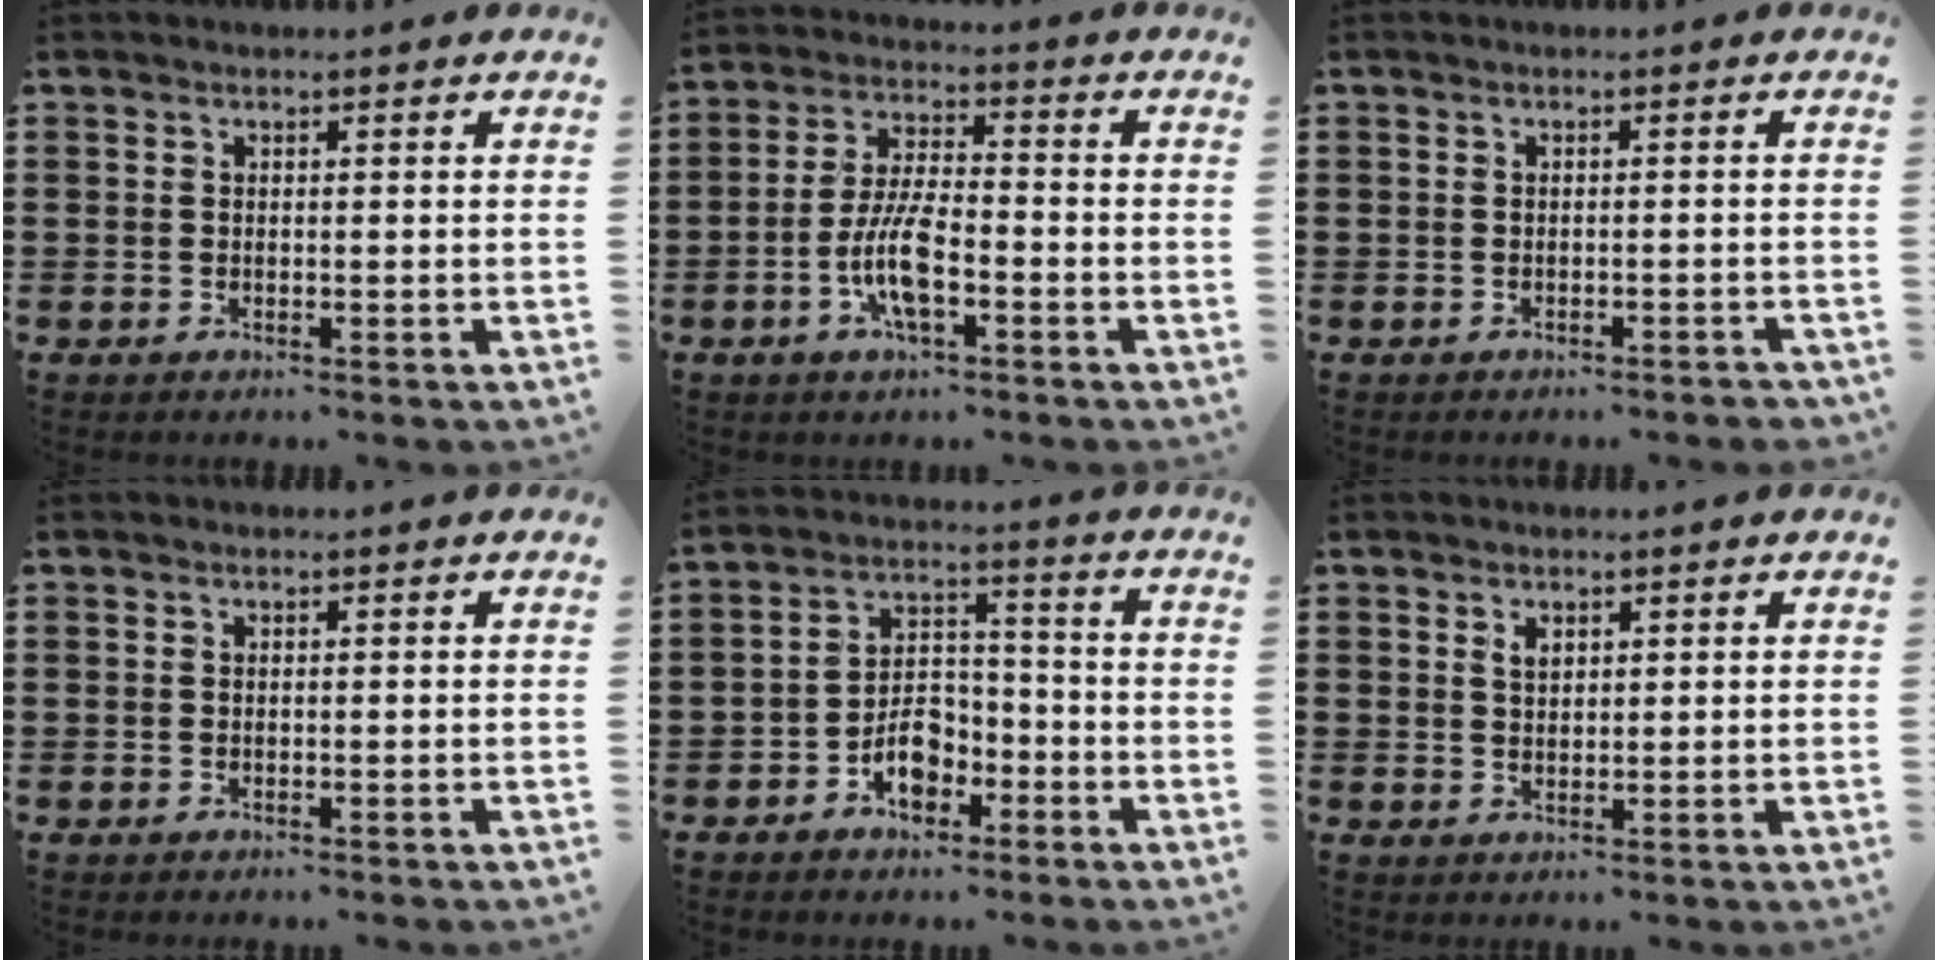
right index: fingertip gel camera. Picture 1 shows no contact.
{"total": 8.5, "force": [-2.9, 2.6, 7.5], "torque": [-0.172, -0.012, -0.061]}
{"total": 1.0, "force": [-0.9, 0.0, 0.3], "torque": [-0.008, -0.004, -0.018]}
{"total": 0.0}
{"total": 6.3, "force": [-3.4, 3.9, 3.7], "torque": [-0.060, 0.011, -0.064]}
{"total": 1.6, "force": [0.9, 1.0, 0.9], "torque": [-0.020, 0.005, 0.017]}